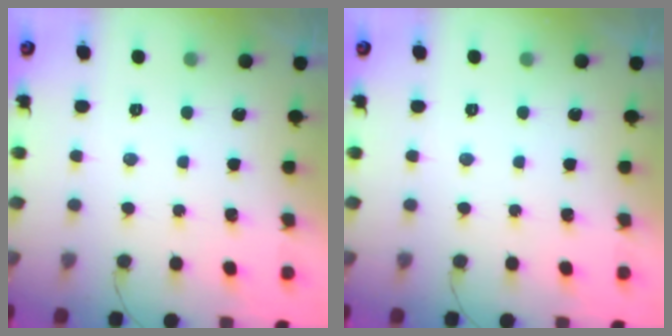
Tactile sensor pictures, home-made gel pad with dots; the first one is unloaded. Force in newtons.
{"total": 0.0}